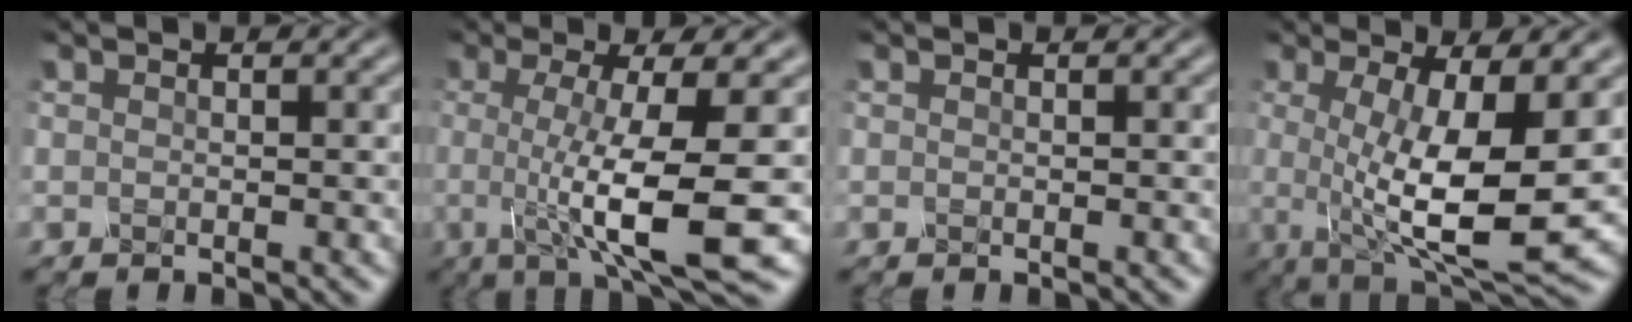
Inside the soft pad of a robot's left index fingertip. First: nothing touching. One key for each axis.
{"total": 9.9, "fx": -1.2, "fy": 1.9, "fz": 9.6, "tx": -0.135, "ty": -0.013, "tz": -0.022}
{"total": 0.0}
{"total": 10.5, "fx": -0.5, "fy": 2.9, "fz": 10.1, "tx": -0.160, "ty": -0.018, "tz": -0.005}